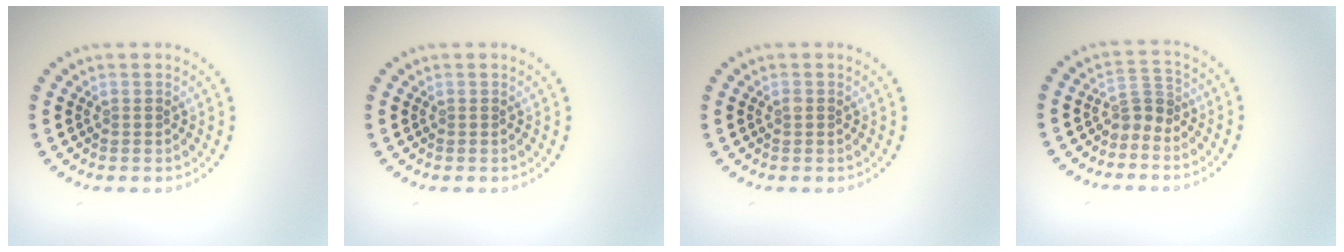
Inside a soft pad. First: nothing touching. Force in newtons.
{"total": 0.0}
{"total": 0.5, "press": 0.5, "slide": 0.2}
{"total": 2.0, "press": 1.4, "slide": 1.4}